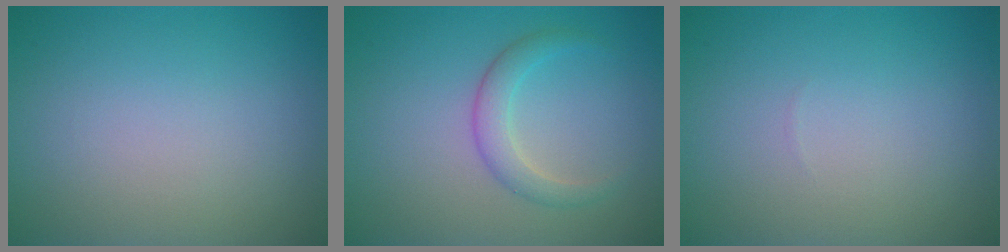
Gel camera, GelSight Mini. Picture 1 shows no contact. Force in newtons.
{"total": 2.3, "press": 2.3, "slide": 0.1}
{"total": 0.0}